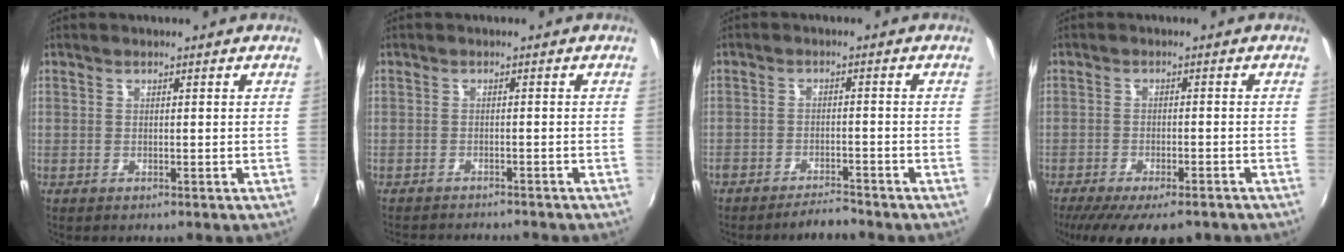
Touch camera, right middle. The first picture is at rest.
{"total": 6.6, "force": [-6.2, 1.0, 2.1], "torque": [-0.053, -0.014, -0.090]}
{"total": 4.2, "force": [-4.0, 0.6, 1.0], "torque": [-0.037, -0.003, -0.066]}
{"total": 12.9, "force": [-10.1, 3.6, 7.2], "torque": [-0.148, -0.041, -0.155]}